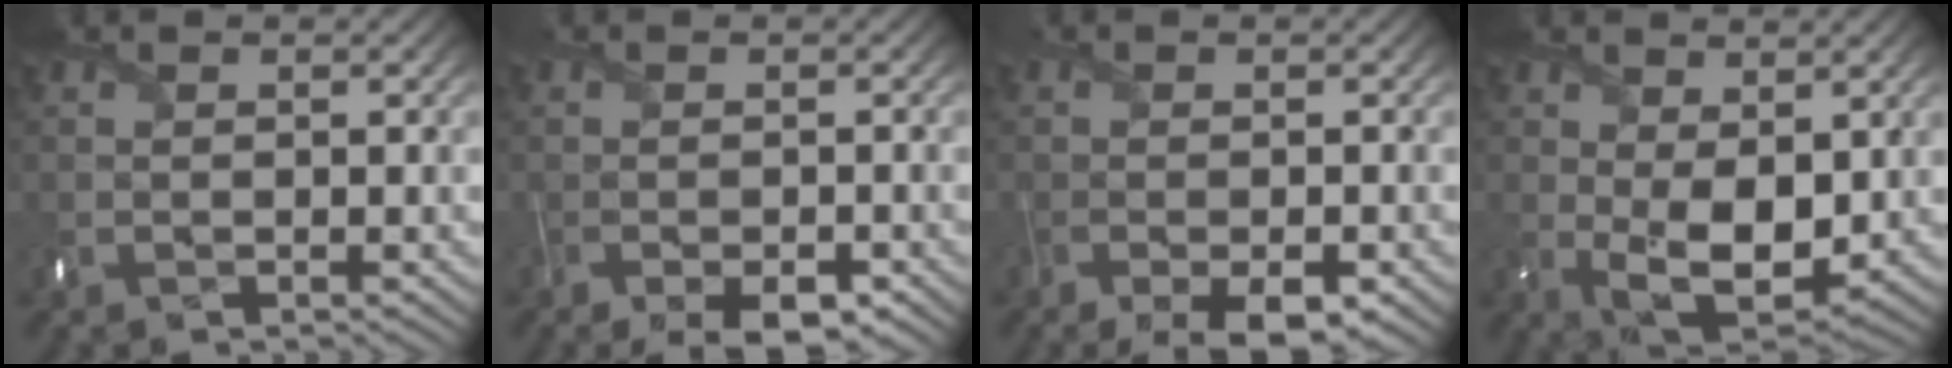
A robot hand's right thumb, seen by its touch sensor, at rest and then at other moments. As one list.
[{"total": 4.2, "force": [-2.7, 1.7, 2.7], "torque": [-0.055, -0.010, -0.047]}, {"total": 4.8, "force": [-2.9, 2.0, 3.2], "torque": [-0.066, -0.013, -0.048]}, {"total": 7.6, "force": [0.6, 4.5, 6.2], "torque": [-0.124, -0.021, 0.014]}]